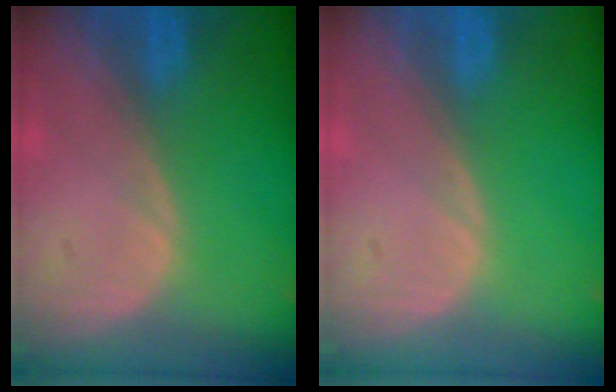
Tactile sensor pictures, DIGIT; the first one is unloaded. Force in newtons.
{"total": 0.0}